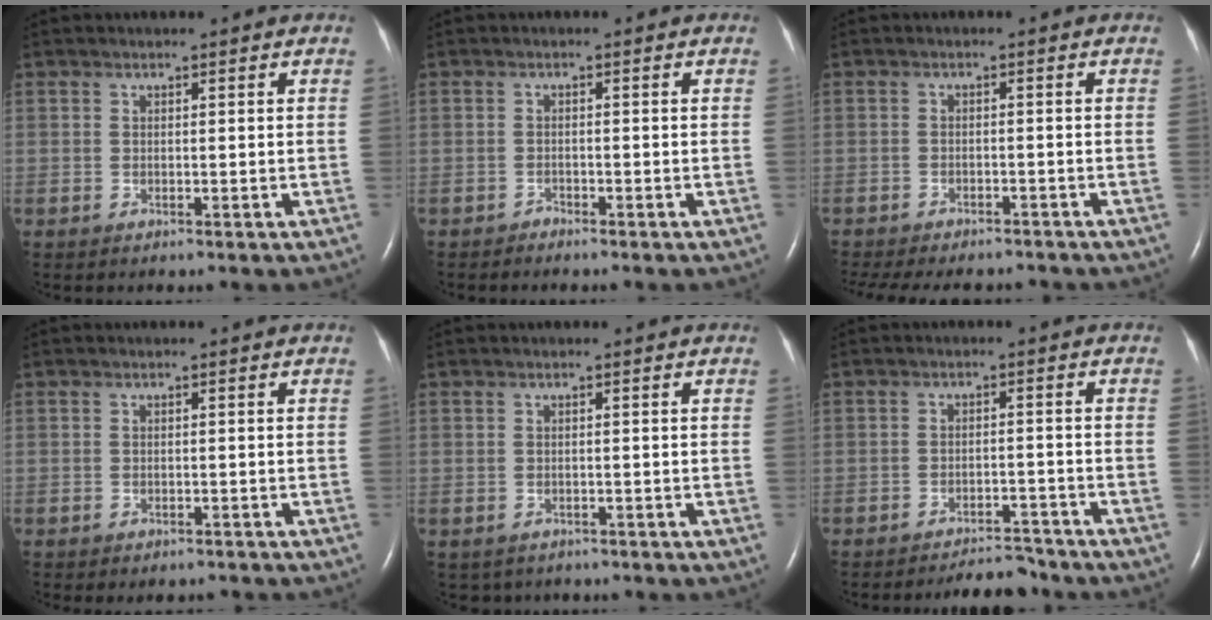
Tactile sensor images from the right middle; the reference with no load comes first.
{"total": 0.8, "force": [-0.7, 0.1, -0.1], "torque": [-0.001, -0.002, -0.014]}
{"total": 14.1, "force": [-12.4, 4.4, 5.2], "torque": [-0.123, -0.011, -0.160]}
{"total": 2.5, "force": [-2.3, 1.0, 0.6], "torque": [-0.008, -0.002, -0.026]}
{"total": 2.9, "force": [-2.2, 1.8, 0.4], "torque": [-0.008, 0.003, -0.025]}
{"total": 5.3, "force": [-5.2, 0.8, 0.5], "torque": [-0.005, 0.000, -0.083]}